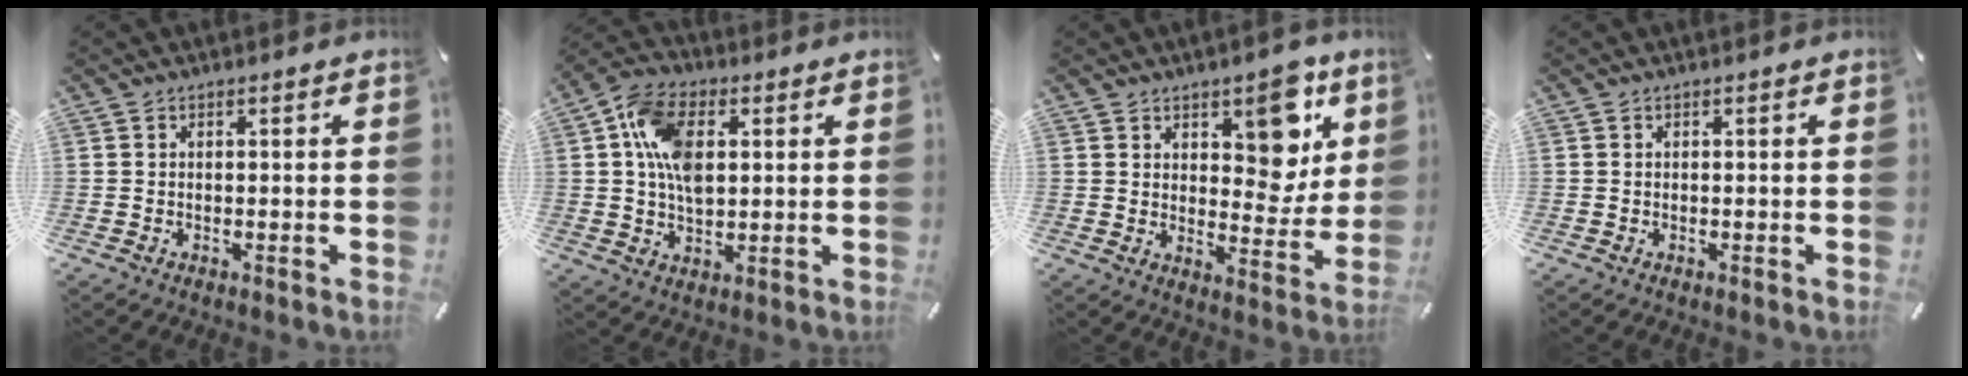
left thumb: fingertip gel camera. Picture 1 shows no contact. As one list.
[{"total": 11.9, "force": [2.5, 7.7, 8.7], "torque": [-0.188, 0.006, 0.045]}, {"total": 11.4, "force": [6.1, 6.8, 6.8], "torque": [-0.055, -0.048, 0.099]}, {"total": 0.0}]